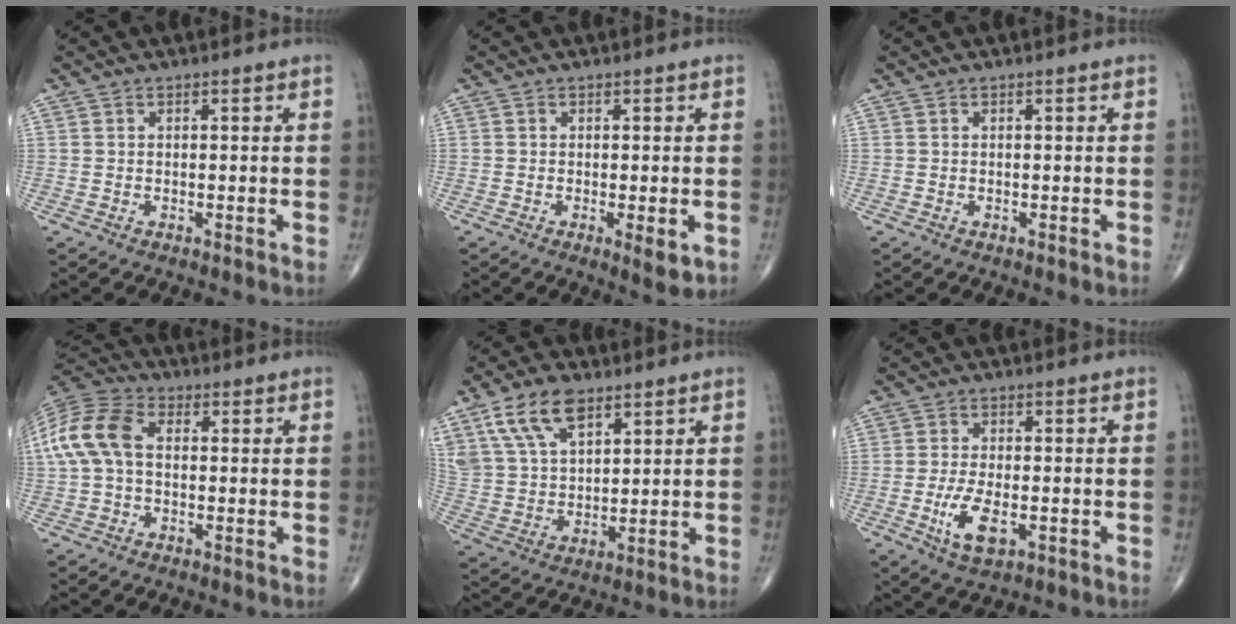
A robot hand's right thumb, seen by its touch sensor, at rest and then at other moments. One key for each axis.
{"total": 3.5, "fx": -1.0, "fy": 1.0, "fz": 3.2, "tx": -0.049, "ty": -0.010, "tz": -0.013}
{"total": 0.0}
{"total": 11.6, "fx": 0.7, "fy": 7.5, "fz": 8.9, "tx": -0.194, "ty": 0.031, "tz": 0.005}
{"total": 12.1, "fx": 7.1, "fy": 6.4, "fz": 7.5, "tx": -0.130, "ty": -0.018, "tz": 0.145}
{"total": 6.7, "fx": -2.2, "fy": 3.0, "fz": 5.7, "tx": -0.111, "ty": -0.001, "tz": -0.034}